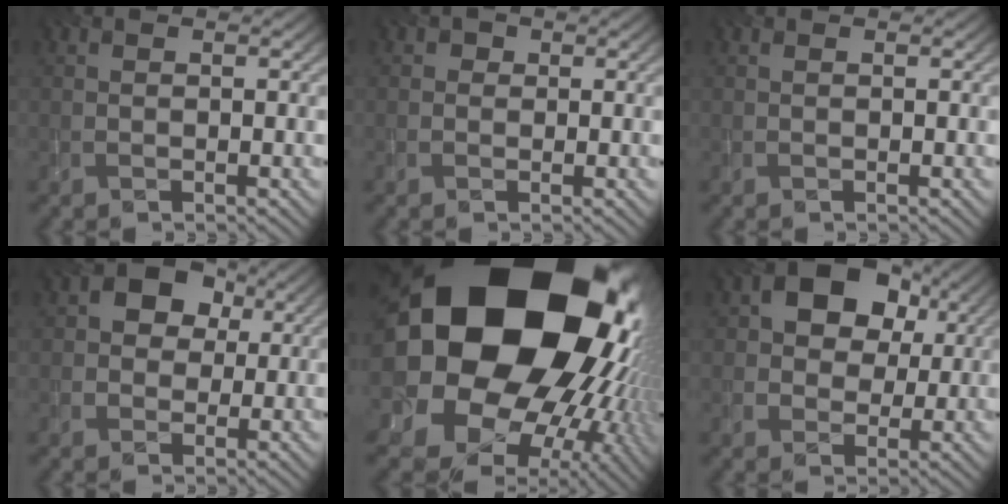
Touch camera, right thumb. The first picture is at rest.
{"total": 1.0, "force": [0.1, 1.0, 0.2], "torque": [0.003, 0.002, -0.005]}
{"total": 0.0}
{"total": 6.5, "force": [1.8, 5.2, 3.3], "torque": [-0.067, 0.022, 0.006]}
{"total": 26.9, "force": [6.8, 21.9, 14.0], "torque": [-0.310, -0.047, 0.122]}
{"total": 9.7, "force": [3.4, 7.3, 5.4], "torque": [-0.104, 0.028, 0.038]}